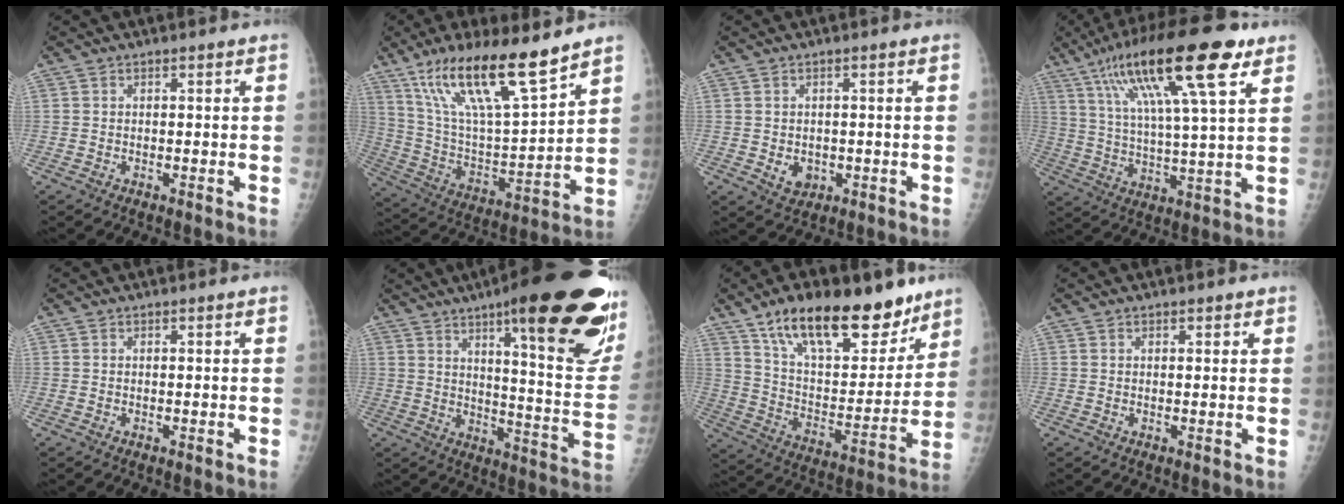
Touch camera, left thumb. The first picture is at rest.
{"total": 20.7, "force": [14.1, 4.4, 14.5], "torque": [-0.244, -0.056, 0.263]}
{"total": 3.5, "force": [-0.5, 2.9, 1.9], "torque": [-0.016, -0.001, 0.003]}
{"total": 21.5, "force": [11.0, 4.4, 17.9], "torque": [-0.306, -0.007, 0.185]}
{"total": 0.0}
{"total": 29.8, "force": [16.3, 6.5, 24.1], "torque": [-0.250, -0.053, 0.229]}
{"total": 24.7, "force": [16.6, 10.7, 14.8], "torque": [-0.193, -0.060, 0.274]}
{"total": 1.1, "force": [0.7, 0.6, 0.5], "torque": [-0.001, -0.002, 0.006]}